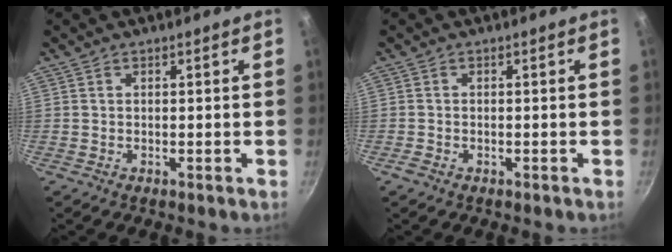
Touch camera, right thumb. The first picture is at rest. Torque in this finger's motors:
{"motor_torque": [0.49, 0.32, 0.05, -0.29, 0.05]}